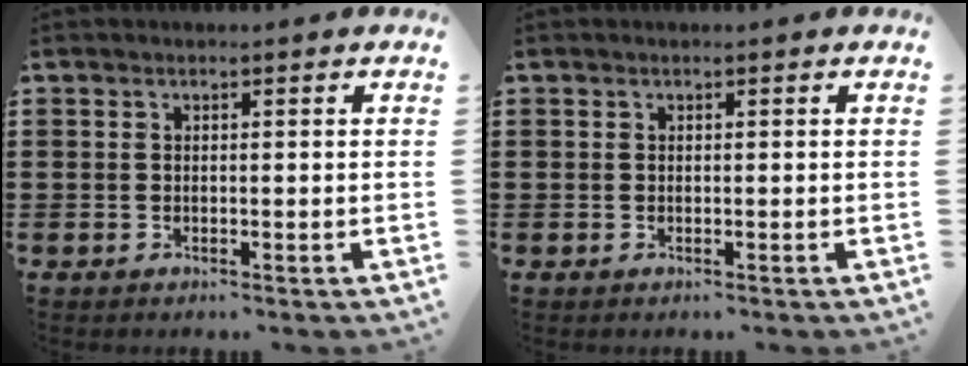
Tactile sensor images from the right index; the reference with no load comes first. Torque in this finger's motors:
{"motor_torque": [-0.21, 0.22, 0.00, 0.00]}